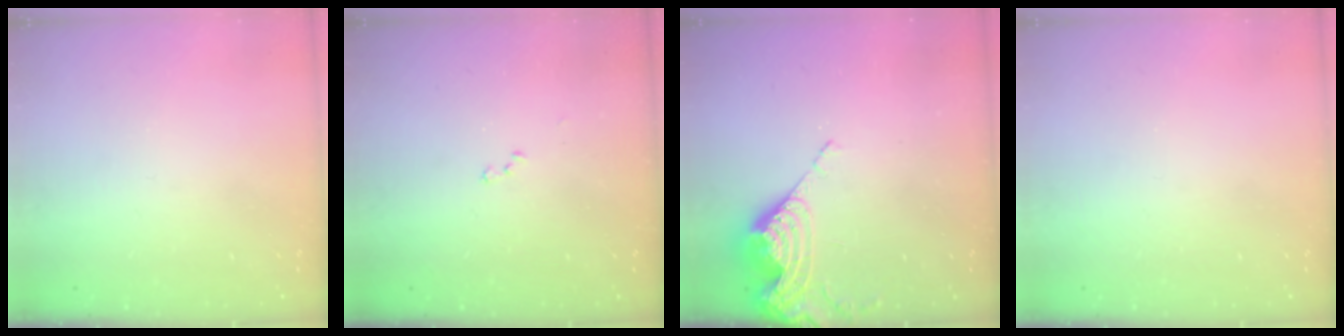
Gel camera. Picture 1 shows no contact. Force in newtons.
{"total": 8.1, "press": 8.0, "slide": 1.1}
{"total": 9.2, "press": 9.2, "slide": 0.9}
{"total": 0.0}